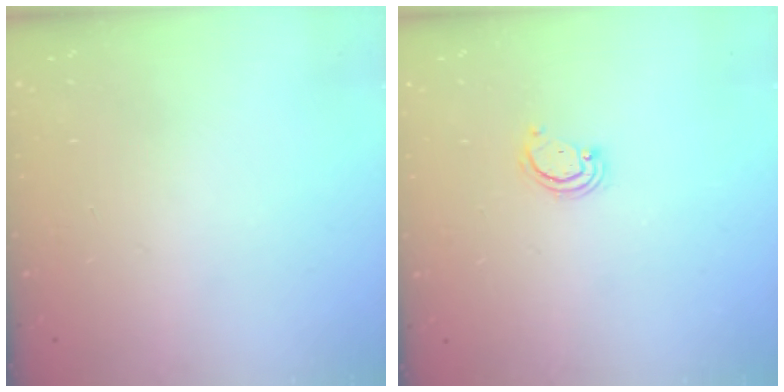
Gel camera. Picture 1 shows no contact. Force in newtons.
{"total": 2.6, "press": 2.6, "slide": 0.3}